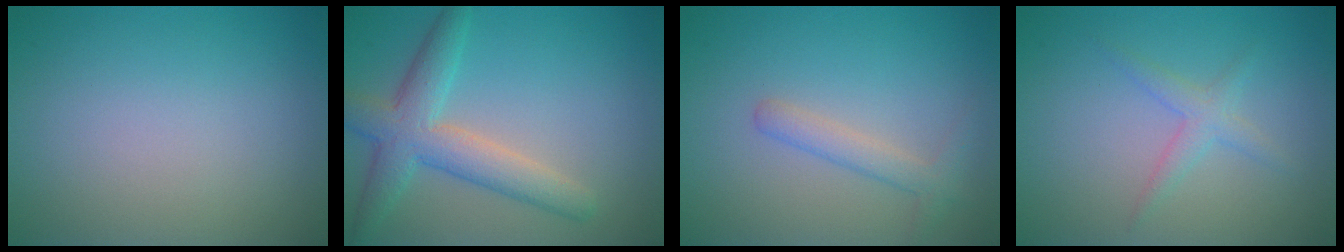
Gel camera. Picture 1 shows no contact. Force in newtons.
{"total": 5.1, "press": 5.1, "slide": 0.1}
{"total": 2.0, "press": 2.0, "slide": 0.0}
{"total": 1.8, "press": 1.8, "slide": 0.1}